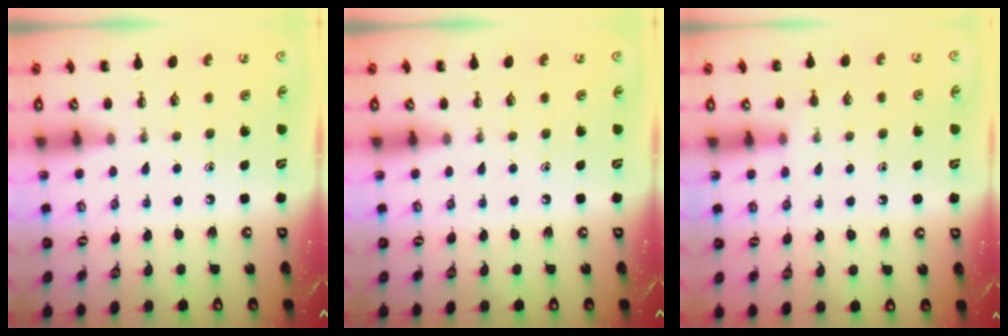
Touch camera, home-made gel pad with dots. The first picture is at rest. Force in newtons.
{"total": 0.0}
{"total": 3.8, "press": 3.6, "slide": 1.2}